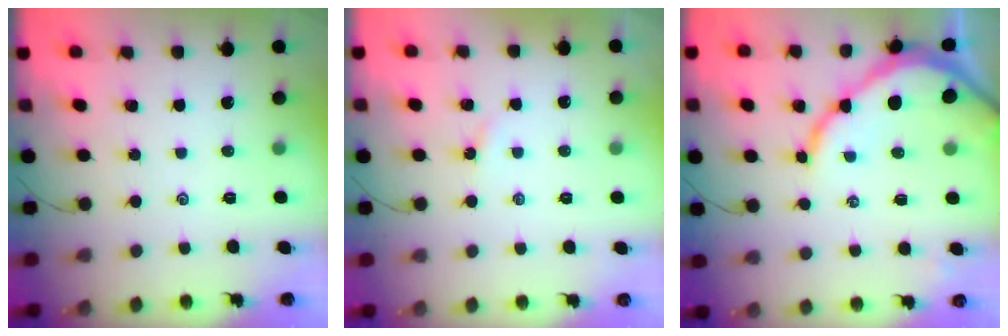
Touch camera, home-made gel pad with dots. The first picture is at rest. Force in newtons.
{"total": 1.4, "press": 1.4, "slide": 0.2}
{"total": 10.5, "press": 10.5, "slide": 0.9}